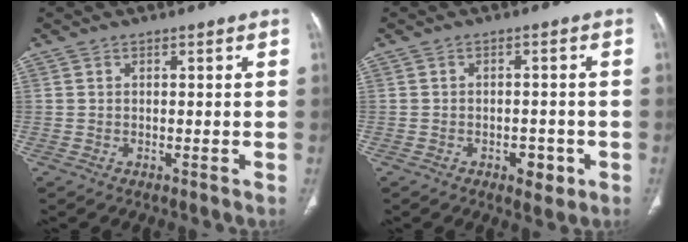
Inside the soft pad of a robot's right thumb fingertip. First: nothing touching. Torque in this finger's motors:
{"motor_torque": [0.28, 0.06, -0.23, 0.04, 0.00]}